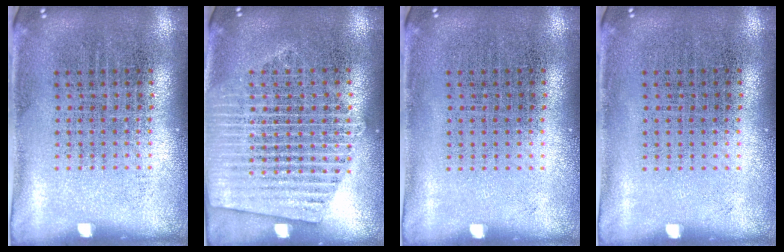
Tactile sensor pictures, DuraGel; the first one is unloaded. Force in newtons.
{"total": 1.8, "press": 1.8, "slide": 0.3}
{"total": 0.0}
{"total": 0.0}